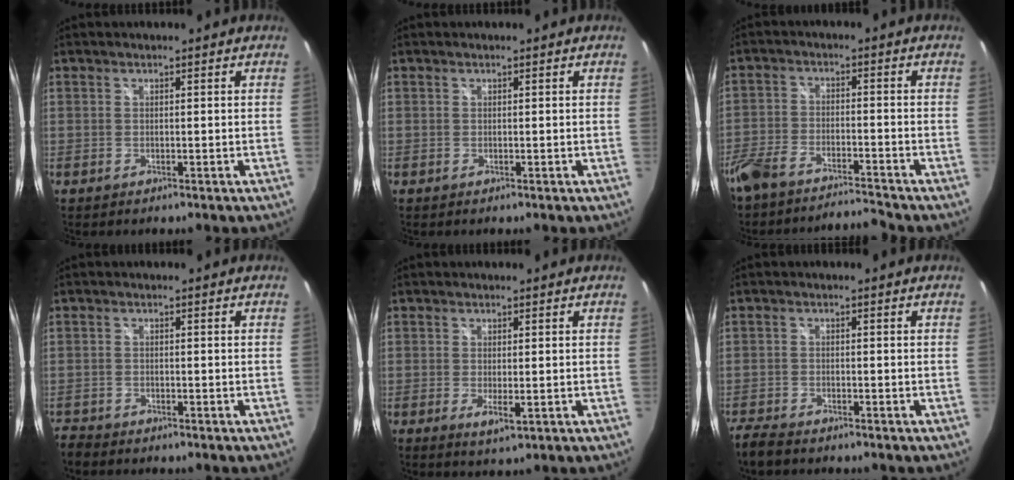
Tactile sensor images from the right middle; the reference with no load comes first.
{"total": 0.0}
{"total": 8.8, "force": [-8.2, 1.4, 2.8], "torque": [-0.079, -0.009, -0.156]}
{"total": 2.8, "force": [-2.7, 0.8, 0.4], "torque": [-0.021, -0.012, -0.058]}
{"total": 2.6, "force": [-0.4, 0.4, 2.6], "torque": [-0.045, -0.011, -0.005]}
{"total": 4.2, "force": [-3.9, 0.8, 1.6], "torque": [-0.049, -0.020, -0.081]}